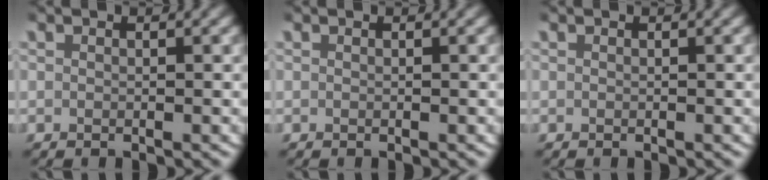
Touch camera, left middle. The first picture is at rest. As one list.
[{"total": 0.0}, {"total": 0.0}]